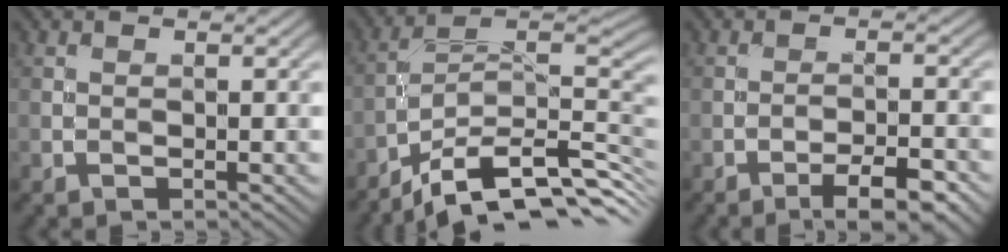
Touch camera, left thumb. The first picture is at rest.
{"total": 13.2, "force": [-8.9, 4.1, 8.8], "torque": [-0.167, -0.001, -0.146]}
{"total": 5.8, "force": [-3.8, 1.2, 4.1], "torque": [-0.067, 0.008, -0.055]}